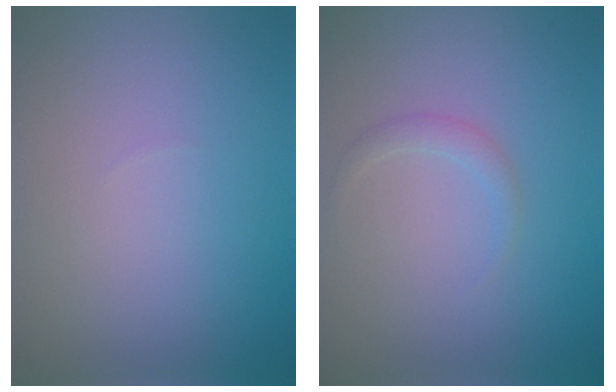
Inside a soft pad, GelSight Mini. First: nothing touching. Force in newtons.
{"total": 1.1, "press": 1.1, "slide": 0.0}